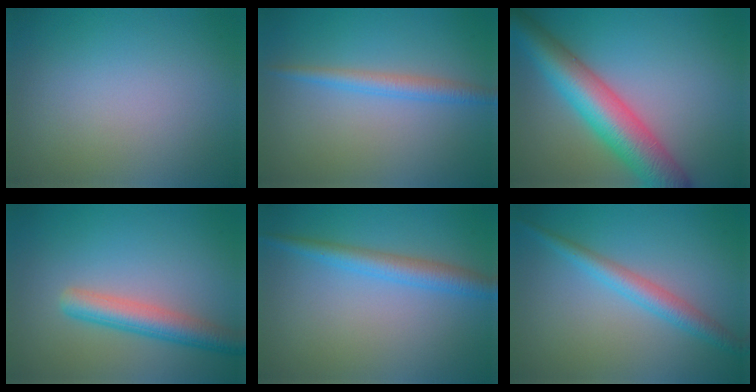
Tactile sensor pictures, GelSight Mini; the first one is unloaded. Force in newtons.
{"total": 2.2, "press": 2.2, "slide": 0.1}
{"total": 8.7, "press": 8.7, "slide": 0.2}
{"total": 4.0, "press": 4.0, "slide": 0.2}
{"total": 3.0, "press": 3.0, "slide": 0.1}
{"total": 2.9, "press": 2.9, "slide": 0.0}